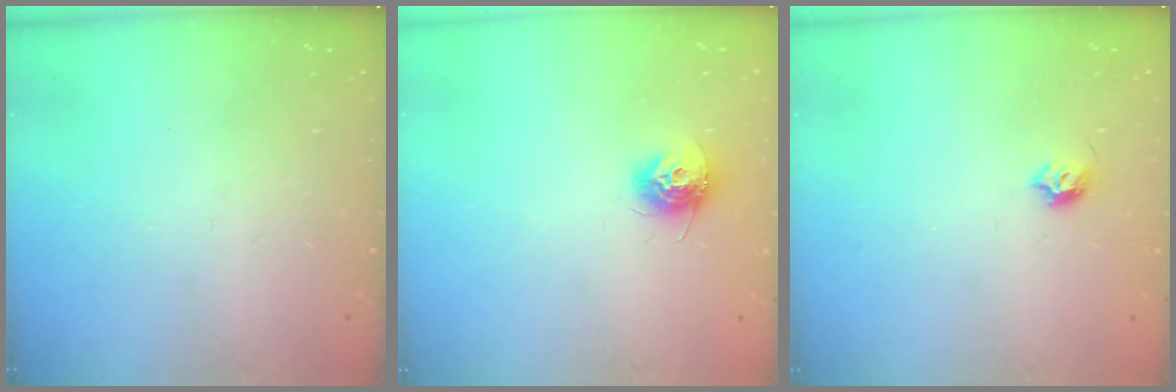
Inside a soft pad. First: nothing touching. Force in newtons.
{"total": 9.5, "press": 9.5, "slide": 0.4}
{"total": 5.0, "press": 4.9, "slide": 0.7}